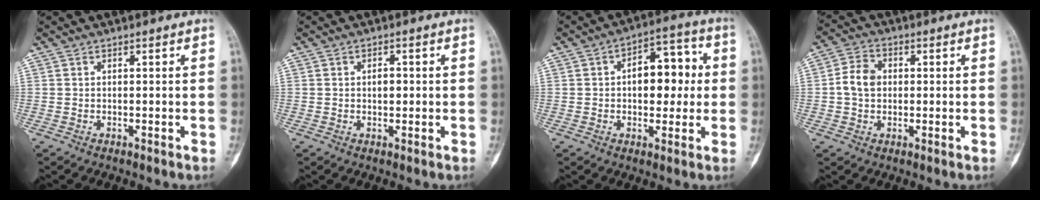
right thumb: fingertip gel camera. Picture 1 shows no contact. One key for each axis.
{"total": 2.0, "fx": 0.1, "fy": 1.2, "fz": 1.6, "tx": -0.017, "ty": 0.001, "tz": 0.001}
{"total": 11.3, "fx": 0.9, "fy": 6.7, "fz": 9.1, "tx": -0.088, "ty": 0.023, "tz": 0.009}
{"total": 6.0, "fx": 0.2, "fy": 4.7, "fz": 3.7, "tx": -0.061, "ty": 0.013, "tz": -0.003}